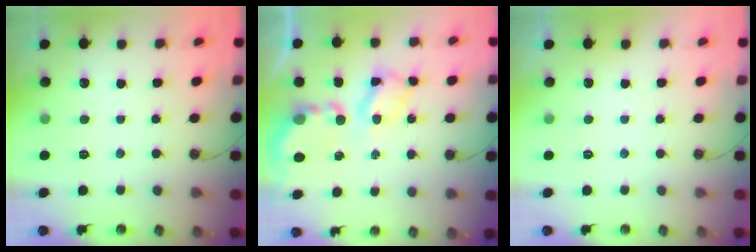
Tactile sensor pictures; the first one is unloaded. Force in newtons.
{"total": 7.3, "press": 7.3, "slide": 0.5}
{"total": 0.0}